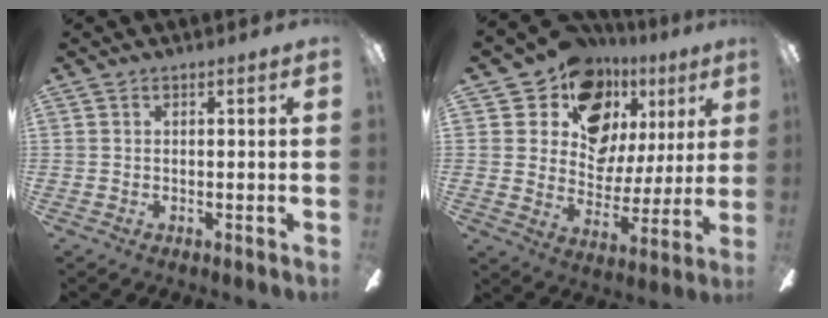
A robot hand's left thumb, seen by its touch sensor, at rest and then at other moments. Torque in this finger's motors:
{"motor_torque": [0.17, 0.07, 0.09, -0.35, -0.04]}